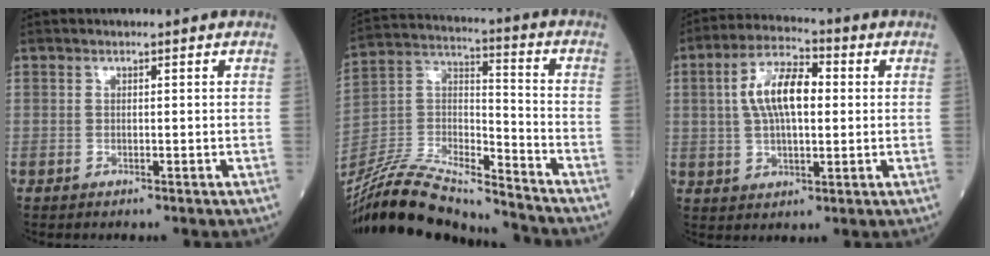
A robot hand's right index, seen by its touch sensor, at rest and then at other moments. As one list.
[{"total": 20.6, "force": [-19.3, 1.9, 7.1], "torque": [-0.155, 0.010, -0.346]}, {"total": 9.9, "force": [1.5, 3.9, 8.9], "torque": [-0.176, 0.022, 0.023]}]